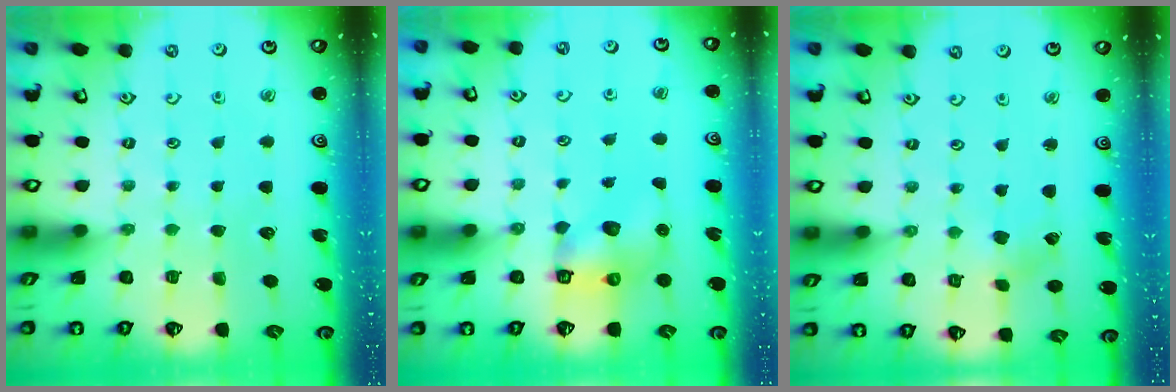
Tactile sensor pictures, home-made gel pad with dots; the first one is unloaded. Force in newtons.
{"total": 7.0, "press": 7.0, "slide": 0.9}
{"total": 0.7, "press": 0.7, "slide": 0.0}